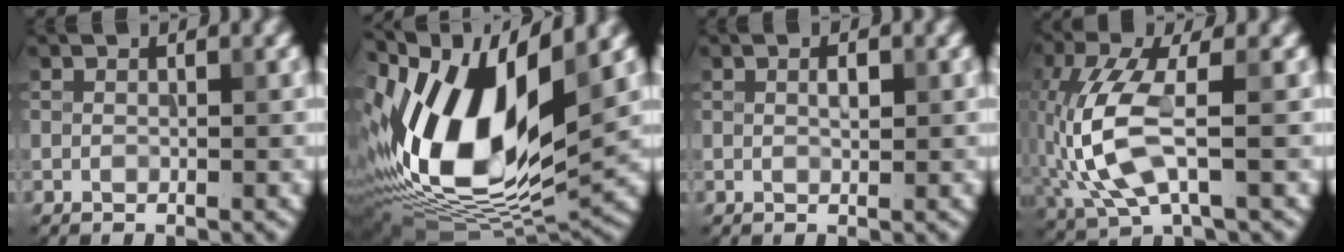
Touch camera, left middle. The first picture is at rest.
{"total": 15.6, "force": [2.5, 8.0, 13.1], "torque": [-0.251, -0.003, 0.040]}
{"total": 1.1, "force": [0.3, 0.4, 1.0], "torque": [-0.019, 0.002, 0.005]}
{"total": 7.5, "force": [-1.2, 2.9, 6.8], "torque": [-0.173, 0.000, -0.019]}